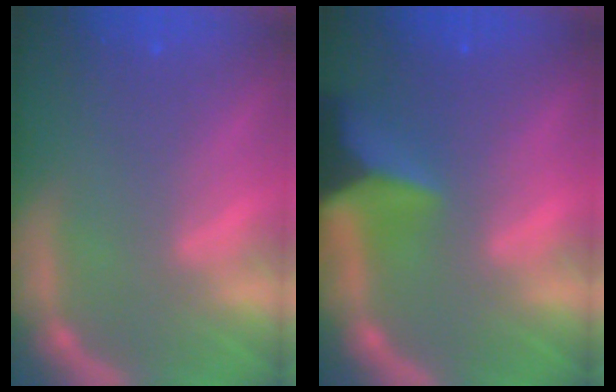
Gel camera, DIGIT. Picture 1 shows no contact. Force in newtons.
{"total": 7.5}